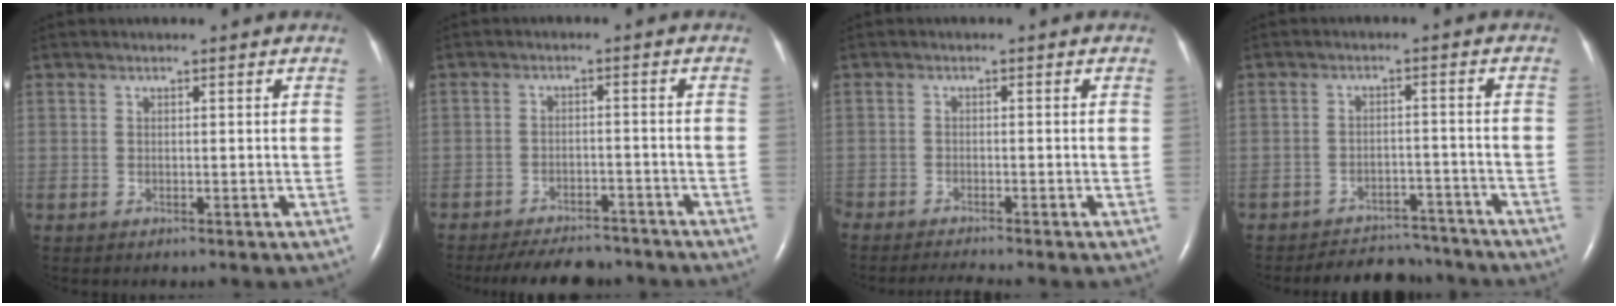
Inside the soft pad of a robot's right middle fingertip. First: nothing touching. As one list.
[{"total": 9.9, "force": [-8.9, 3.1, 3.1], "torque": [-0.048, -0.003, -0.122]}, {"total": 3.4, "force": [-3.2, -0.7, 1.0], "torque": [-0.020, -0.016, -0.055]}, {"total": 8.4, "force": [-8.0, 2.7, 0.3], "torque": [0.005, 0.014, -0.105]}]